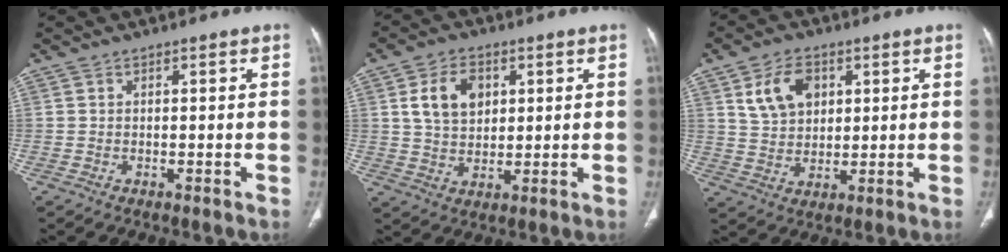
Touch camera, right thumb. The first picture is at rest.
{"total": 8.8, "force": [2.8, 6.1, 5.7], "torque": [-0.084, -0.007, 0.052]}
{"total": 8.9, "force": [3.5, 6.2, 5.3], "torque": [-0.075, -0.010, 0.070]}